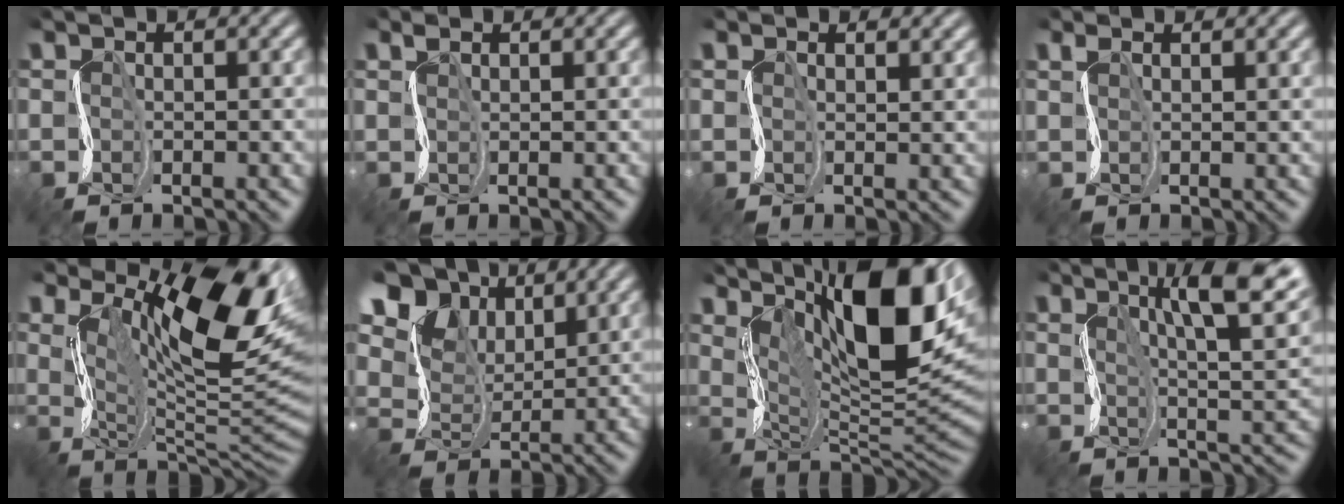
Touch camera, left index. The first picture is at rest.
{"total": 1.4, "force": [1.1, 0.4, -0.7], "torque": [0.014, 0.010, 0.018]}
{"total": 1.5, "force": [1.3, 0.7, -0.2], "torque": [0.012, 0.005, 0.020]}
{"total": 1.6, "force": [1.4, 0.7, 0.2], "torque": [0.007, 0.011, 0.021]}
{"total": 12.8, "force": [6.1, 5.0, 10.0], "torque": [-0.138, 0.000, 0.104]}
{"total": 9.4, "force": [6.5, 5.8, 3.6], "torque": [-0.104, 0.014, 0.105]}
{"total": 16.8, "force": [7.3, 6.2, 13.8], "torque": [-0.199, 0.023, 0.125]}
{"total": 9.1, "force": [4.7, 2.5, 7.4], "torque": [-0.105, 0.012, 0.073]}